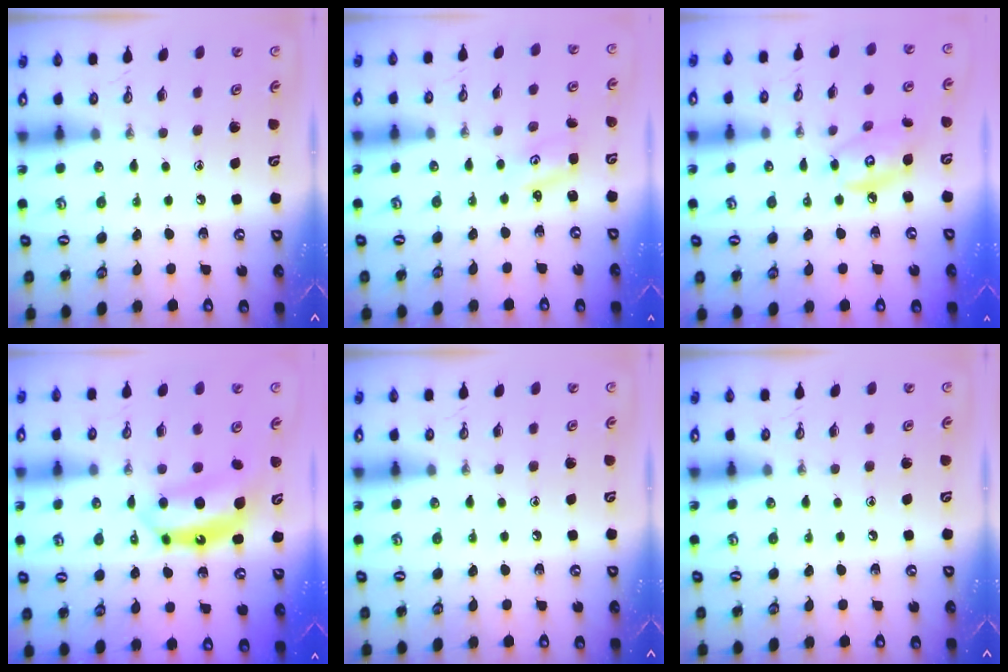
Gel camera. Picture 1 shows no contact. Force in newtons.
{"total": 2.2, "press": 2.2, "slide": 0.3}
{"total": 8.4, "press": 8.4, "slide": 0.5}
{"total": 6.9, "press": 6.9, "slide": 0.5}
{"total": 0.0}
{"total": 0.0}